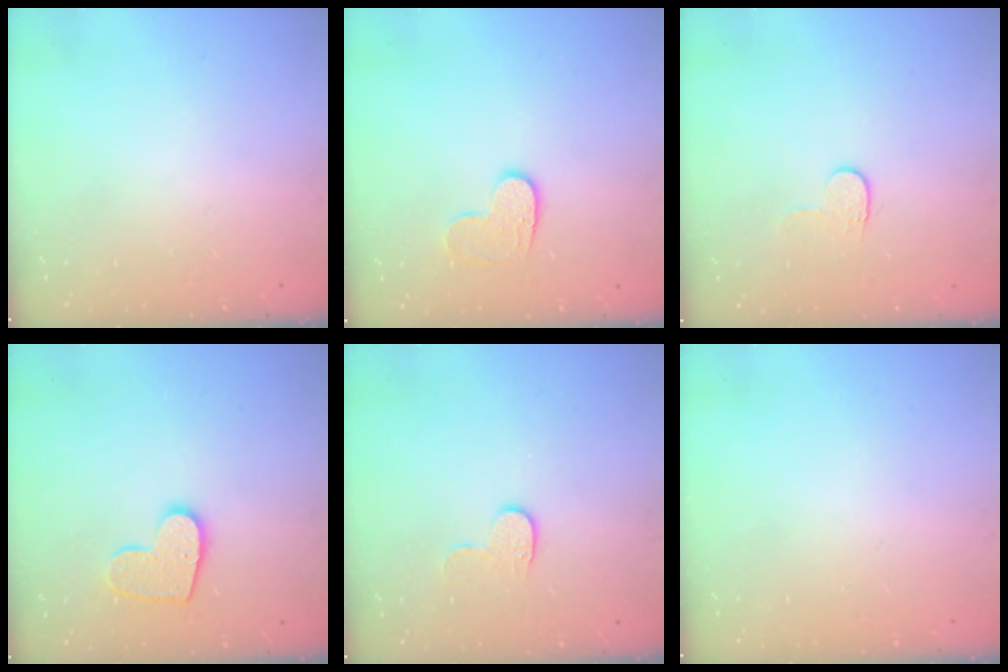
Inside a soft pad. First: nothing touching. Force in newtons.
{"total": 7.0, "press": 7.0, "slide": 0.2}
{"total": 4.1, "press": 4.1, "slide": 0.4}
{"total": 11.3, "press": 11.3, "slide": 0.7}
{"total": 5.8, "press": 5.8, "slide": 0.5}
{"total": 0.0}